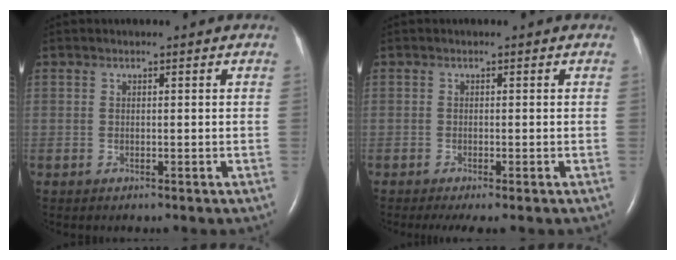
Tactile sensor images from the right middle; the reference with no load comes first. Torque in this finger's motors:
{"motor_torque": [0.22, -0.19, 0.07, 0.03]}